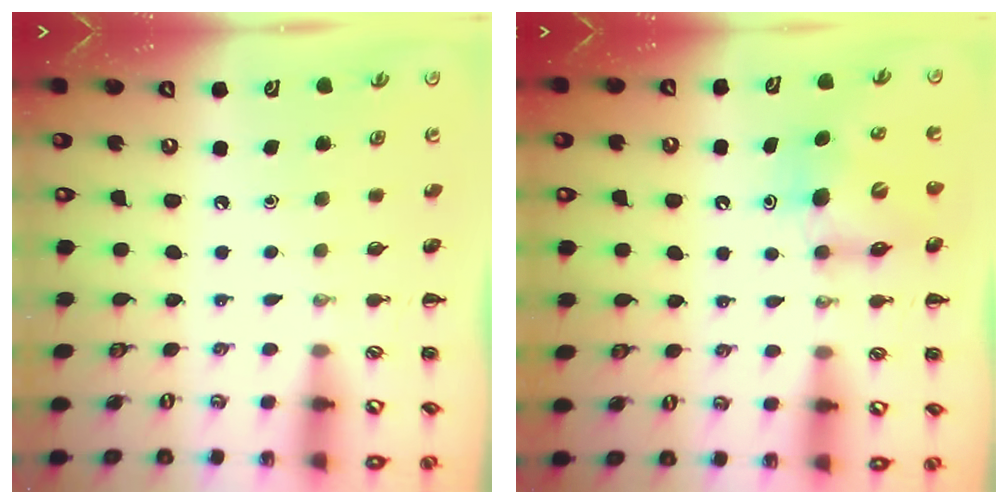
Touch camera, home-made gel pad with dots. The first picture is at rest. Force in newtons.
{"total": 7.0, "press": 6.9, "slide": 0.9}